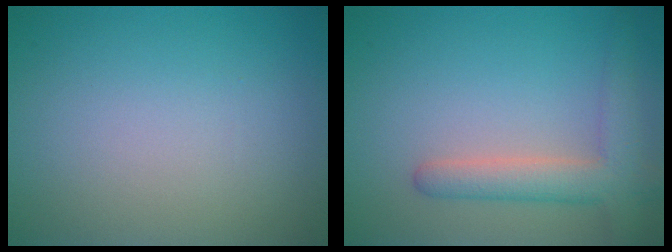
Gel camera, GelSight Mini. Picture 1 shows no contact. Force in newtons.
{"total": 4.1, "press": 4.1, "slide": 0.3}